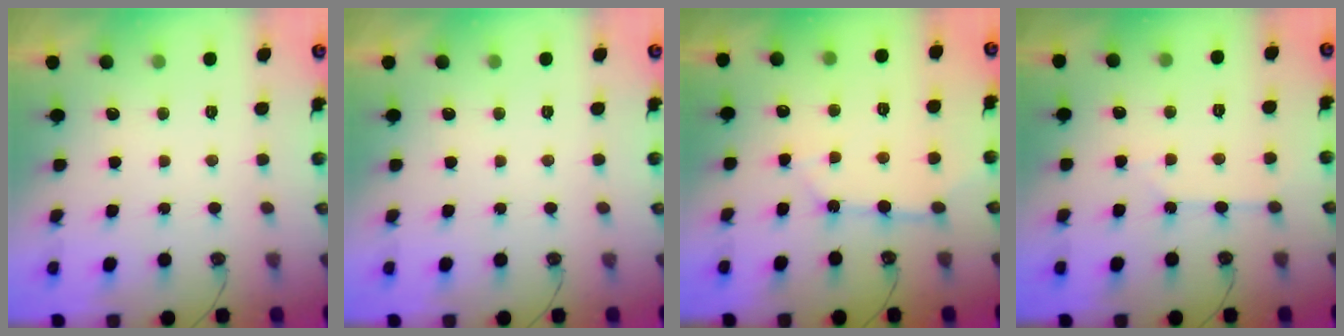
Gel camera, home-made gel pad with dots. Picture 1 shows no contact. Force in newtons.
{"total": 0.0}
{"total": 6.8, "press": 6.8, "slide": 0.7}
{"total": 2.5, "press": 2.4, "slide": 0.4}